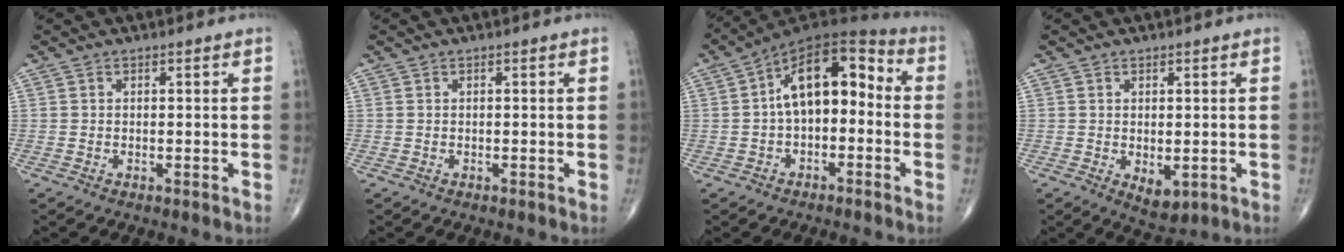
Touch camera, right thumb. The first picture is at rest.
{"total": 0.0}
{"total": 13.7, "force": [0.1, 7.7, 11.3], "torque": [-0.145, 0.047, -0.016]}
{"total": 4.1, "force": [-0.7, 2.3, 3.3], "torque": [-0.040, -0.010, 0.002]}